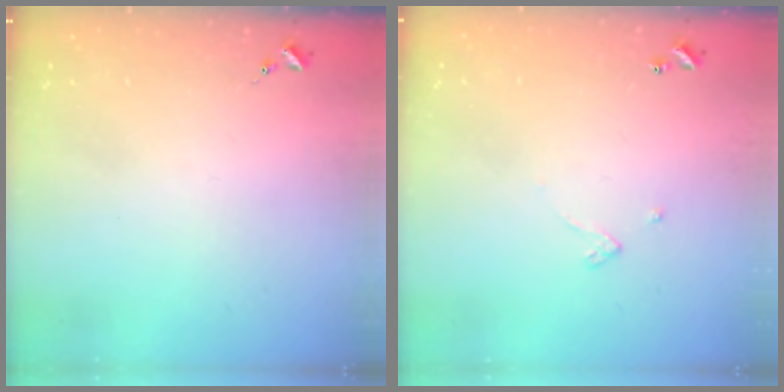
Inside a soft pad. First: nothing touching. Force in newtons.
{"total": 2.4, "press": 2.4, "slide": 0.2}